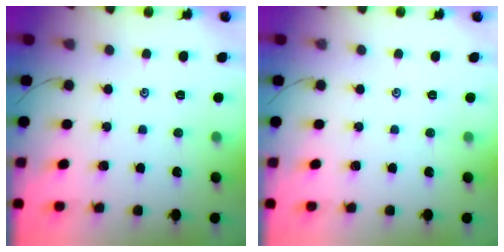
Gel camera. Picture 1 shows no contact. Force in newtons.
{"total": 0.0}